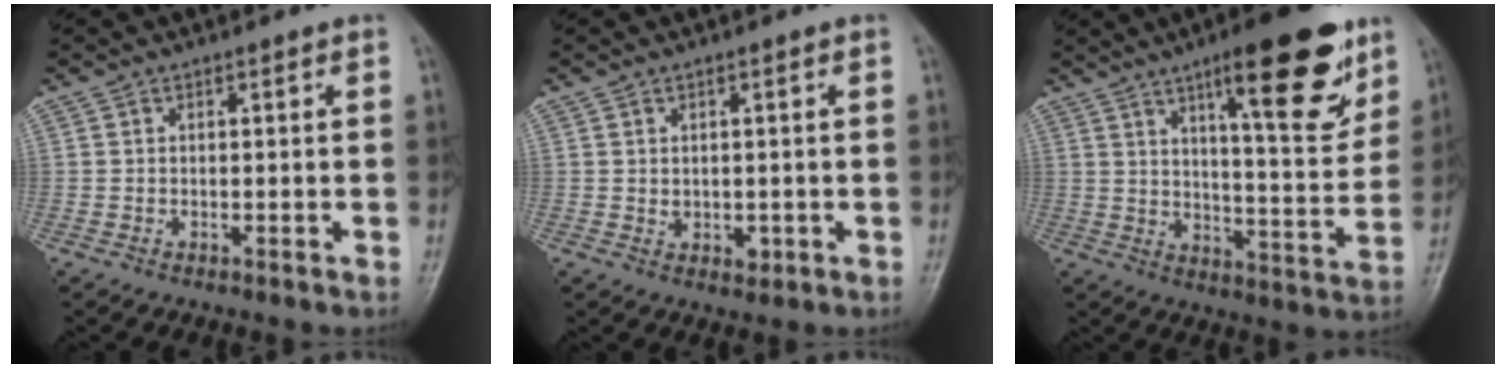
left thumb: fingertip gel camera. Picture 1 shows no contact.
{"total": 2.4, "force": [-0.1, 1.8, 1.5], "torque": [-0.017, -0.003, 0.006]}
{"total": 18.5, "force": [10.5, 4.9, 14.4], "torque": [-0.172, -0.053, 0.156]}